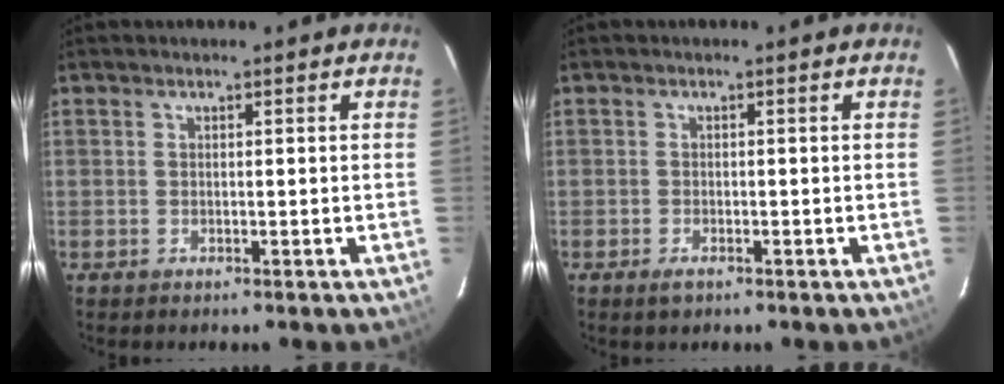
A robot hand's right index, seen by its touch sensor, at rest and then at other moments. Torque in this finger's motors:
{"motor_torque": [0.16, -0.14, 0.01, 0.01]}